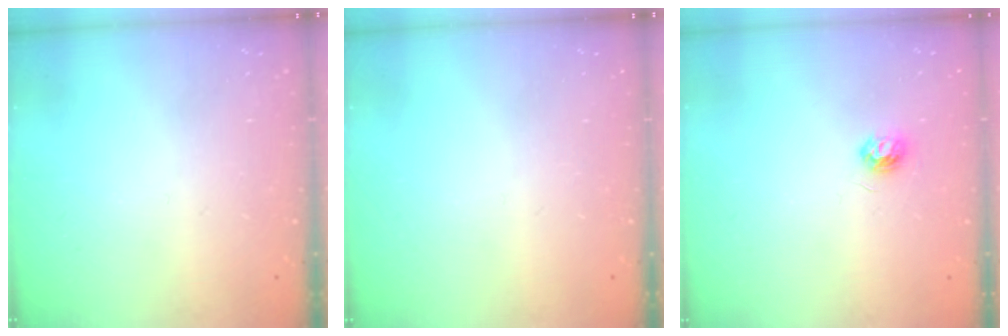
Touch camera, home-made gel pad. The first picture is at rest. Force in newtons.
{"total": 0.0}
{"total": 4.5, "press": 4.4, "slide": 0.5}